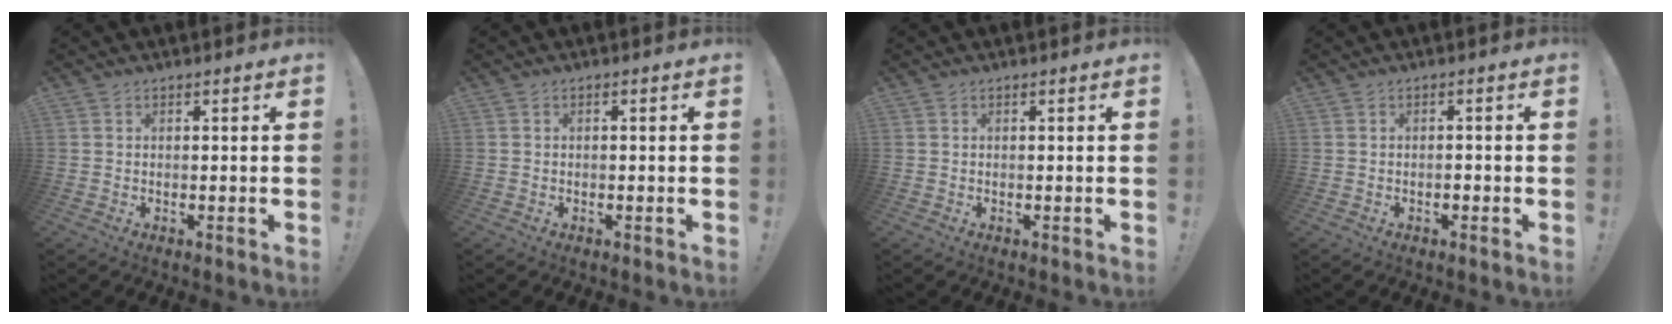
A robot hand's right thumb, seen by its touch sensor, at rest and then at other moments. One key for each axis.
{"total": 0.9, "fx": -0.8, "fy": 0.1, "fz": 0.3, "tx": -0.004, "ty": 0.001, "tz": -0.015}
{"total": 0.0}
{"total": 0.9, "fx": -0.5, "fy": 0.5, "fz": 0.5, "tx": -0.007, "ty": 0.001, "tz": -0.008}